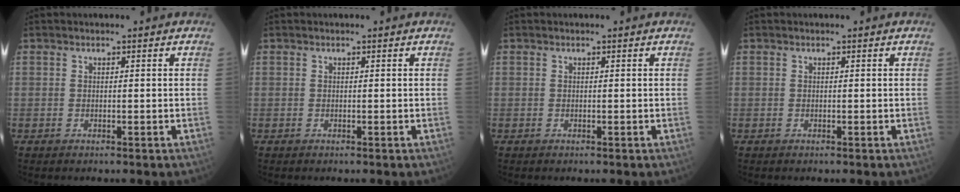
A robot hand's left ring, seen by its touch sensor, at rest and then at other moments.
{"total": 0.0}
{"total": 0.0}
{"total": 0.0}